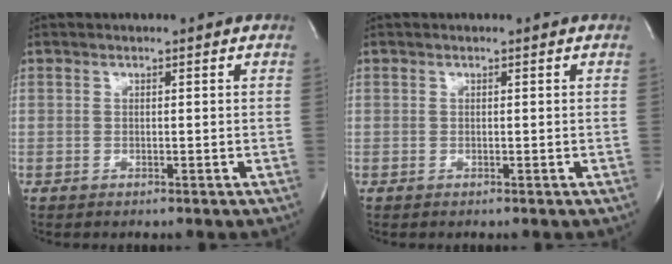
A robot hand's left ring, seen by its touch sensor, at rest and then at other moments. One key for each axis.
{"total": 0.0}